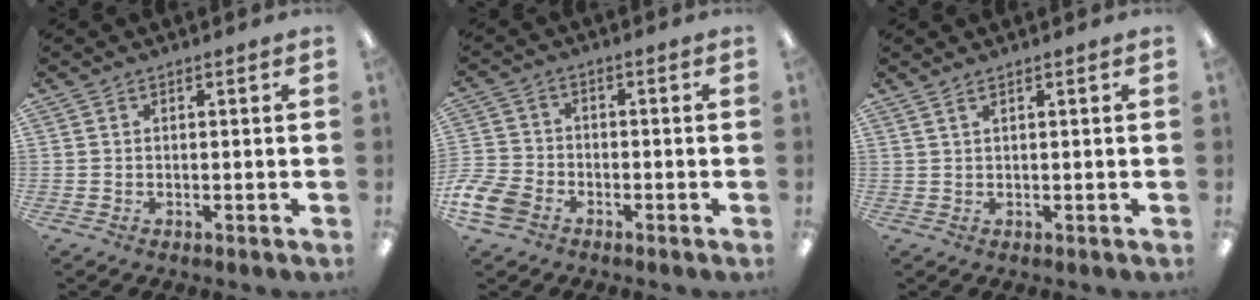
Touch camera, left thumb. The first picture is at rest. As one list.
[{"total": 7.5, "force": [-4.1, 5.0, 3.7], "torque": [-0.082, 0.021, -0.076]}, {"total": 1.1, "force": [0.8, 0.2, 0.8], "torque": [-0.018, 0.001, 0.014]}]